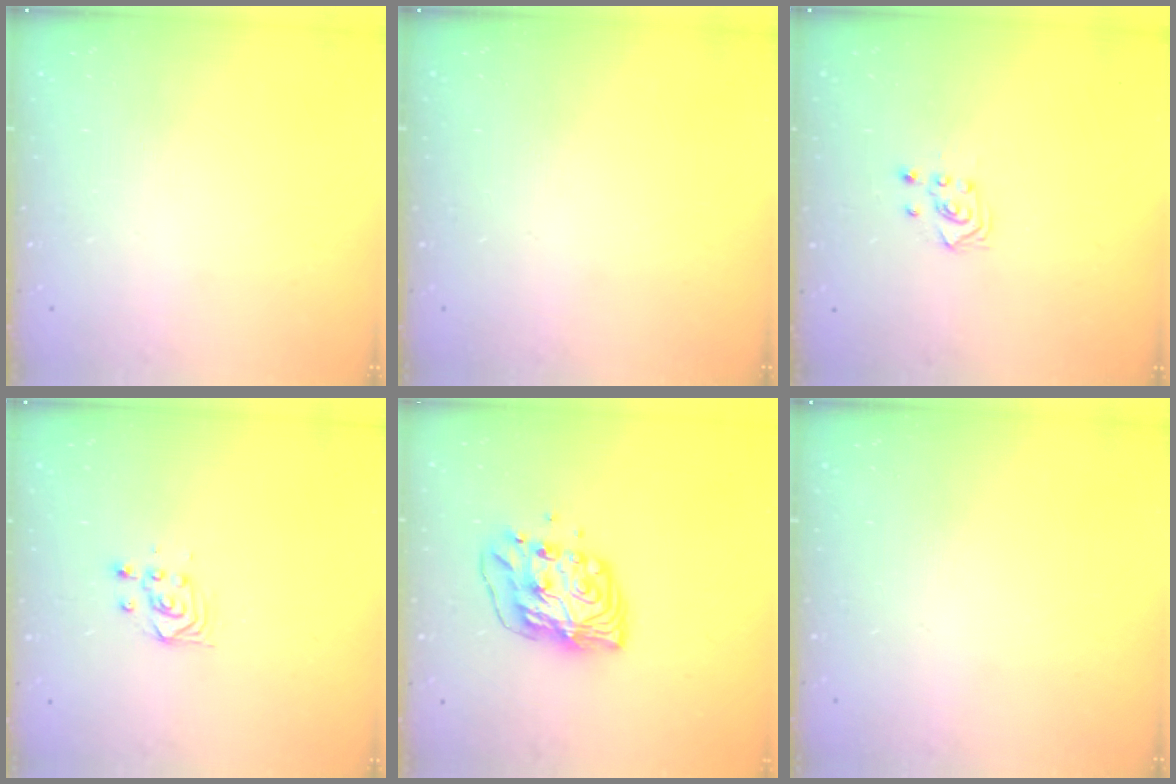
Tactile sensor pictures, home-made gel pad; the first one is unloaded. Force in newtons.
{"total": 0.0}
{"total": 3.1, "press": 2.9, "slide": 1.0}
{"total": 3.3, "press": 3.3, "slide": 0.2}
{"total": 9.7, "press": 9.6, "slide": 0.8}
{"total": 0.0}